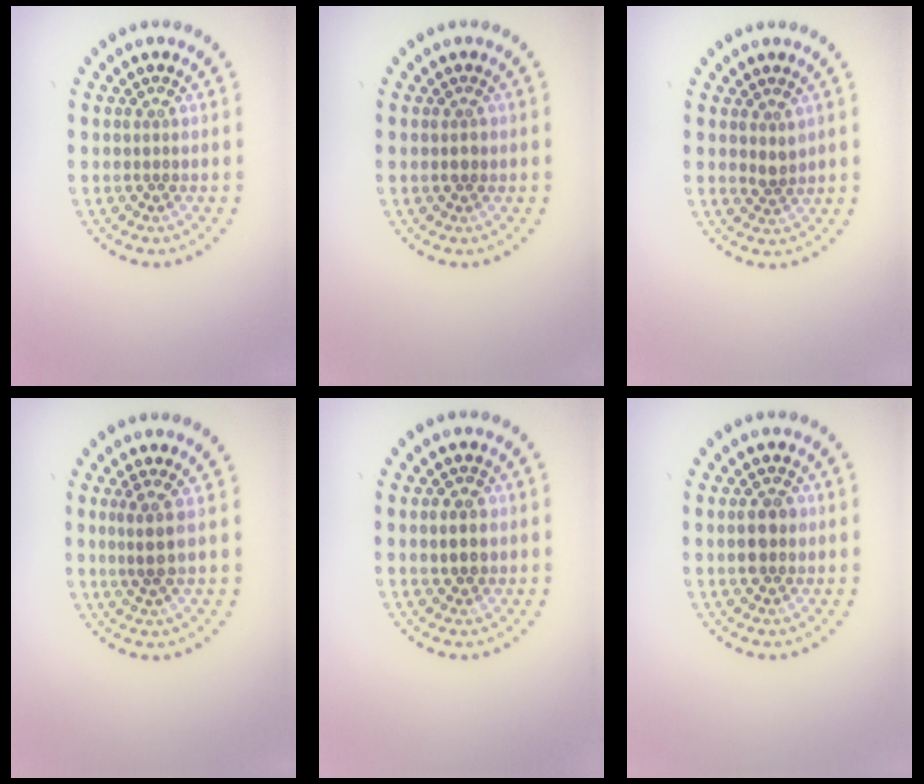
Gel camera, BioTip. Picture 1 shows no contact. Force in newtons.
{"total": 1.1, "press": 1.1, "slide": 0.0}
{"total": 1.2, "press": 1.0, "slide": 0.6}
{"total": 2.0, "press": 1.3, "slide": 1.6}
{"total": 2.0, "press": 2.0, "slide": 0.2}
{"total": 3.0, "press": 3.0, "slide": 0.1}